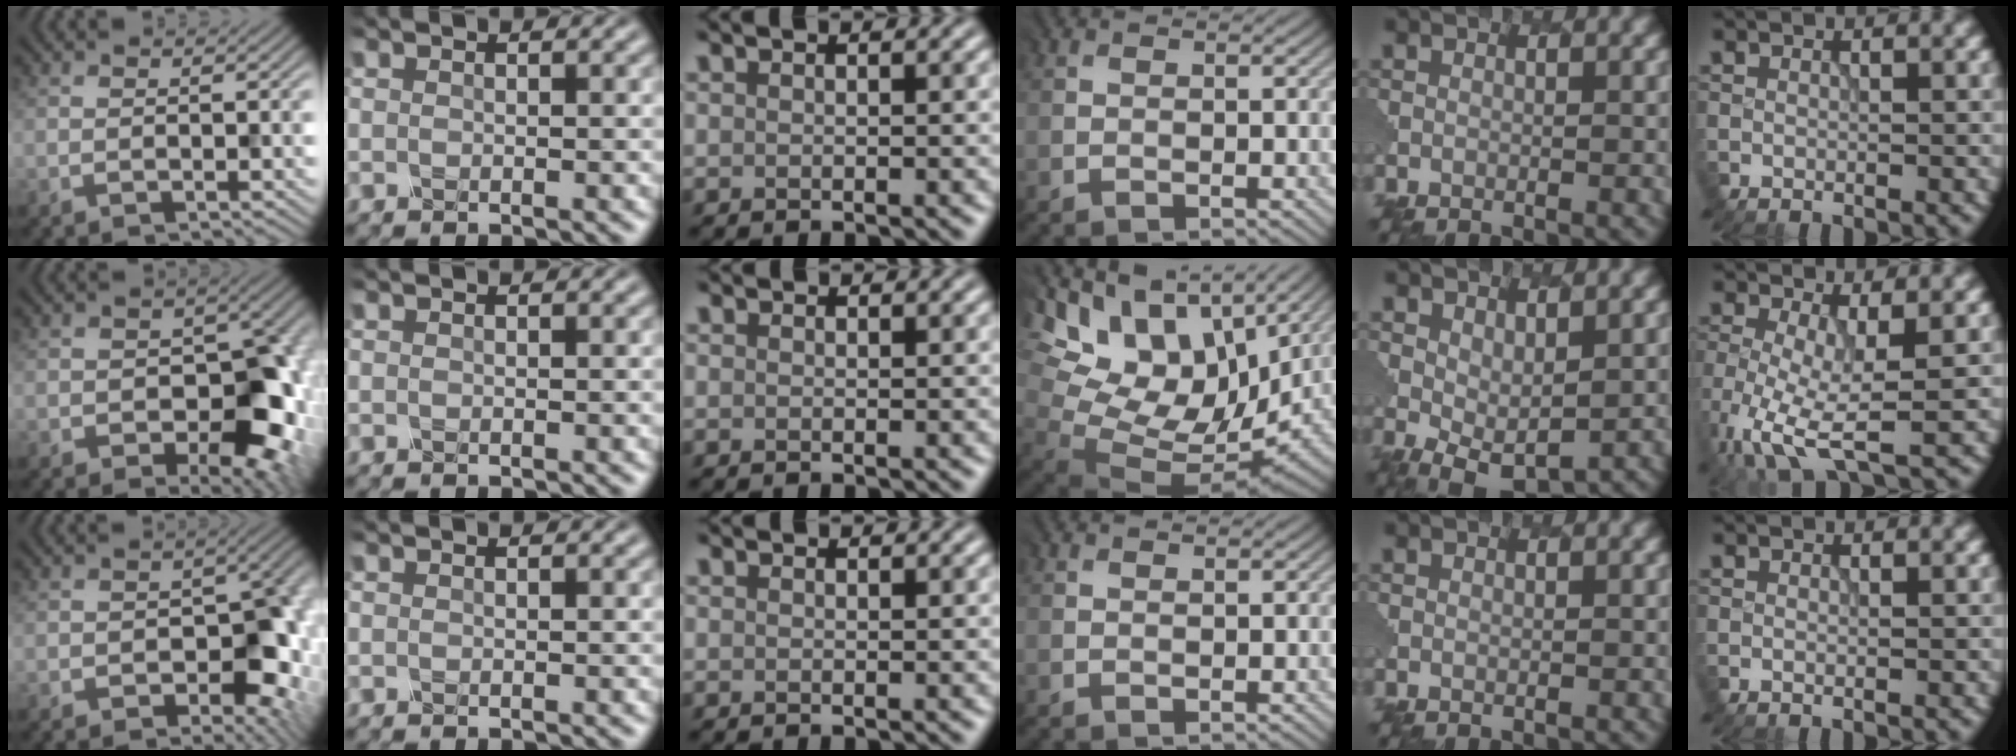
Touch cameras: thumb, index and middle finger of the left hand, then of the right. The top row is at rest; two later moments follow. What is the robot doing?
{"motion": "dispense", "object": "toothpaste"}